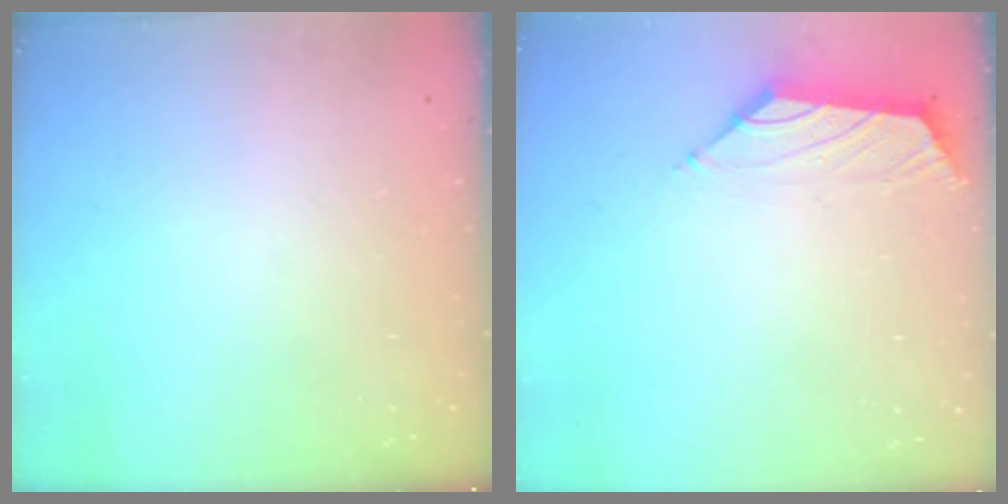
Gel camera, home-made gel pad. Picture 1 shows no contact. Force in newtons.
{"total": 1.5, "press": 1.4, "slide": 0.6}